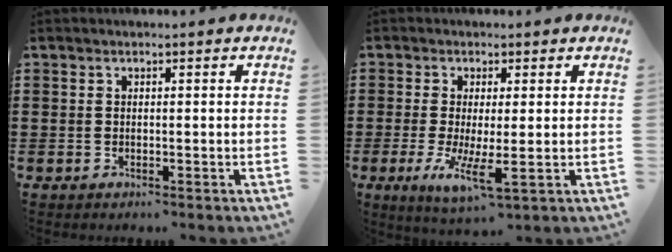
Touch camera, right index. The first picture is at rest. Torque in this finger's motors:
{"motor_torque": [1.14, 1.00, 0.40, 0.14]}